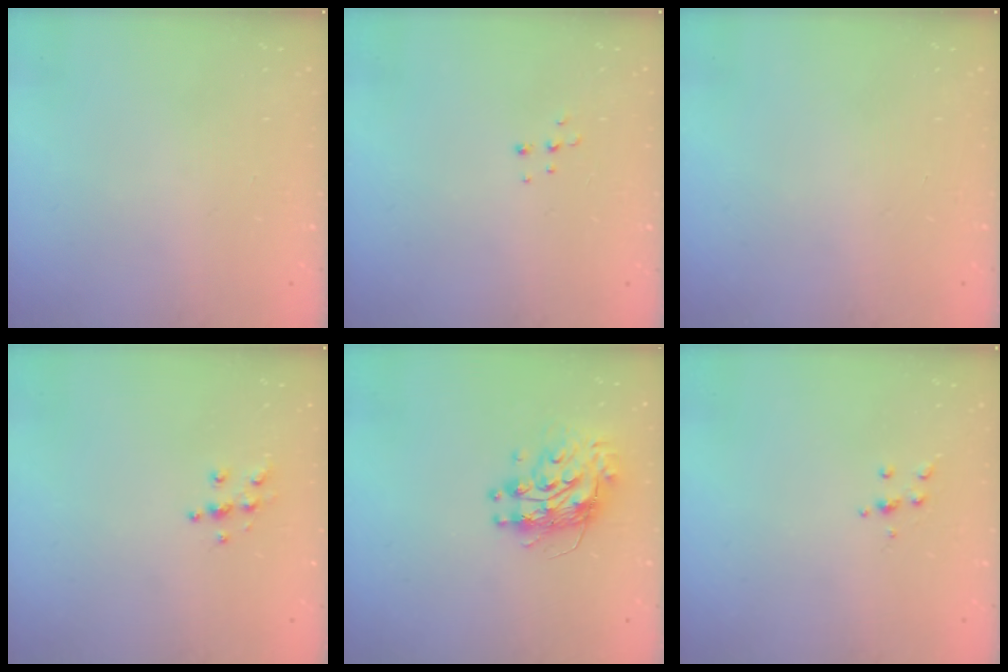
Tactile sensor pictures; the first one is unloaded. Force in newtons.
{"total": 5.1, "press": 5.0, "slide": 0.4}
{"total": 0.0}
{"total": 5.9, "press": 5.9, "slide": 0.6}
{"total": 9.1, "press": 9.1, "slide": 0.8}
{"total": 4.0, "press": 3.9, "slide": 0.9}